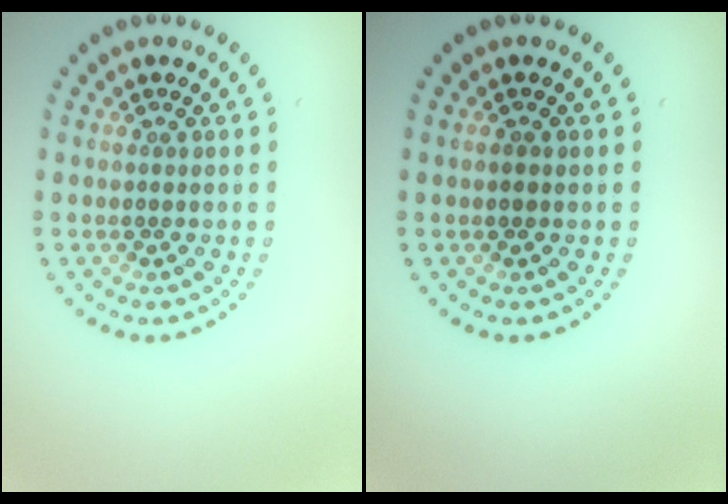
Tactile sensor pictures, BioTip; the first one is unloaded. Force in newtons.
{"total": 0.6, "press": 0.6, "slide": 0.0}